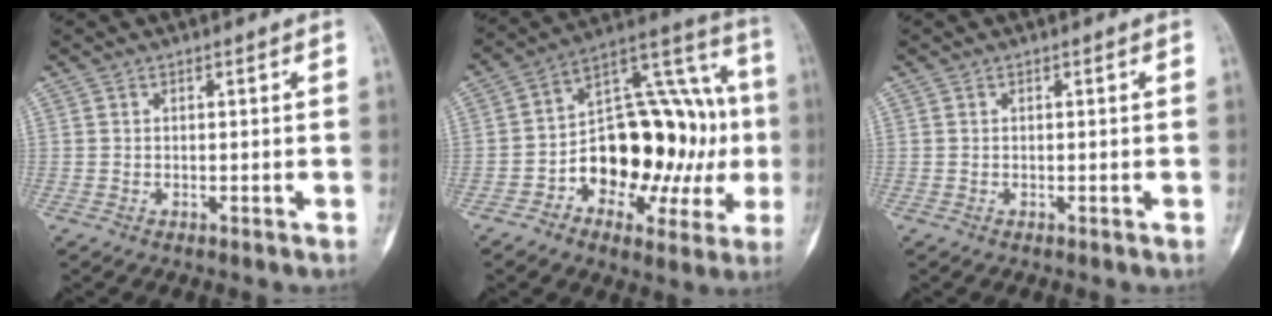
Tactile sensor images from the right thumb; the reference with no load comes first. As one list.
[{"total": 25.4, "force": [-2.8, 15.1, 20.2], "torque": [-0.247, 0.053, -0.033]}, {"total": 0.0}]